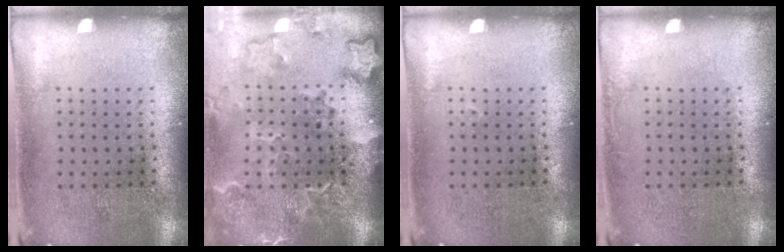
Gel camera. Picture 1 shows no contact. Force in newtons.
{"total": 2.9, "press": 2.2, "slide": 1.8}
{"total": 0.0}
{"total": 0.7, "press": 0.7, "slide": 0.1}